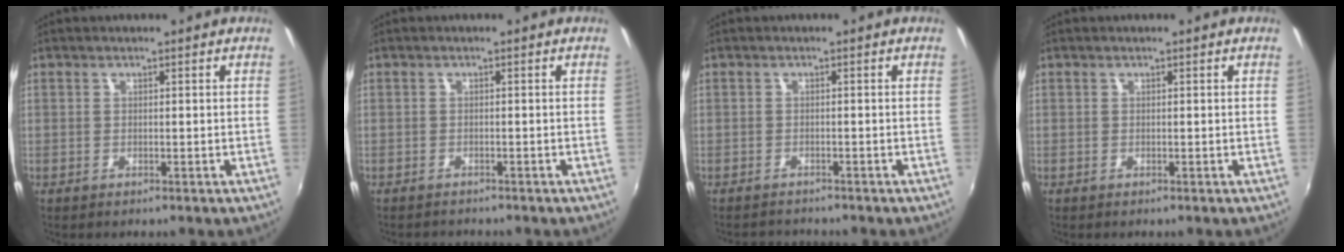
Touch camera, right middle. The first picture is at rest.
{"total": 2.0, "force": [-1.9, 0.3, 0.3], "torque": [-0.013, -0.008, -0.030]}
{"total": 2.7, "force": [-2.7, 0.4, 0.4], "torque": [-0.017, -0.007, -0.044]}
{"total": 0.0}